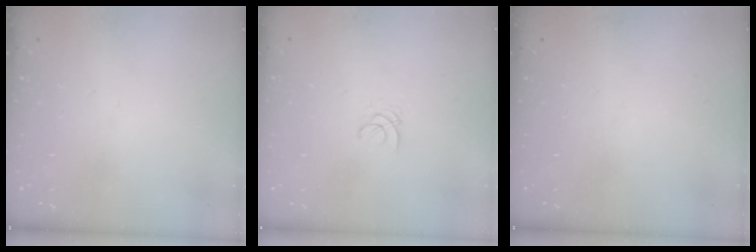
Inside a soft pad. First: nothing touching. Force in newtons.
{"total": 1.0, "press": 1.0, "slide": 0.1}
{"total": 0.0}